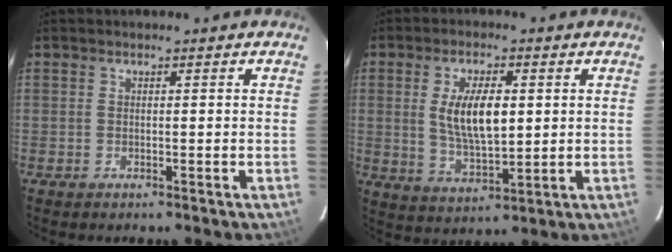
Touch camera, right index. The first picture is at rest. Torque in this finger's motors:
{"motor_torque": [0.54, -0.19, 0.26, 0.10]}